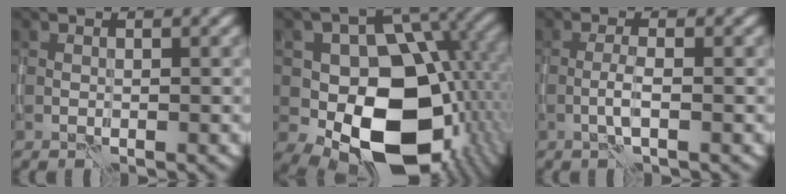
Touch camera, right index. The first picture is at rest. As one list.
[{"total": 14.9, "force": [-2.4, 10.3, 10.5], "torque": [-0.128, -0.011, -0.042]}, {"total": 1.8, "force": [-0.8, 0.1, 1.6], "torque": [-0.035, 0.002, -0.017]}]